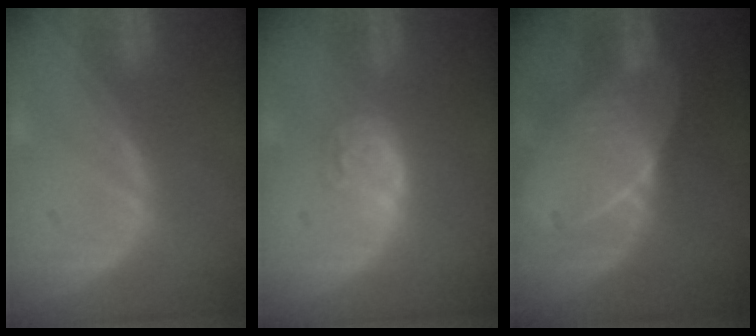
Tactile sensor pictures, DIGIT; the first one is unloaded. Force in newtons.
{"total": 4.1, "press": 3.8, "slide": 1.6}
{"total": 7.2, "press": 6.6, "slide": 2.8}